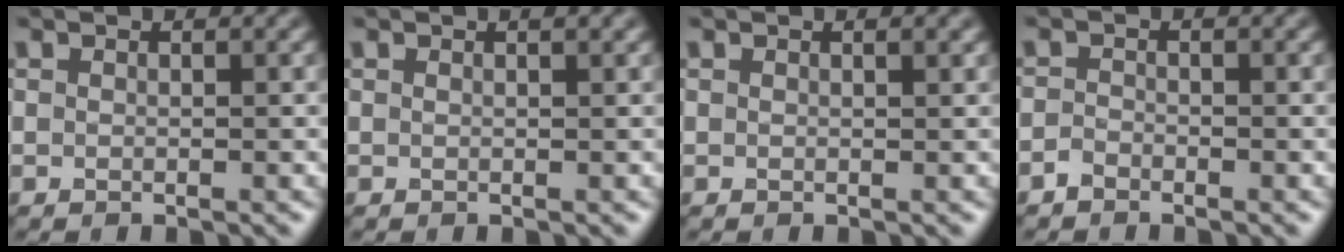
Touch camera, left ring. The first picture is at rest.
{"total": 0.7, "force": [0.4, 0.1, 0.6], "torque": [-0.010, 0.000, 0.007]}
{"total": 0.7, "force": [0.4, 0.2, 0.6], "torque": [-0.008, 0.001, 0.007]}
{"total": 1.2, "force": [-1.0, 0.5, 0.3], "torque": [-0.005, 0.000, -0.022]}